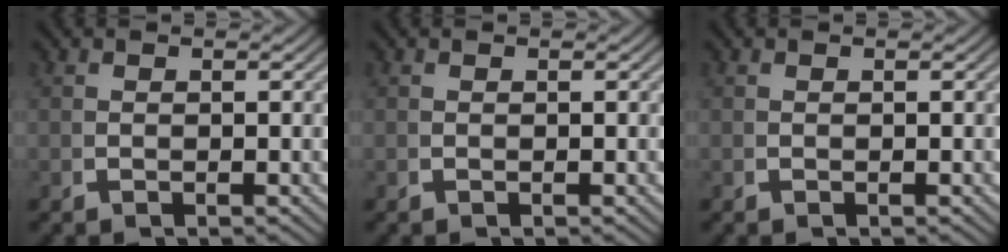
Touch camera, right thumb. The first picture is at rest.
{"total": 0.0}
{"total": 0.0}